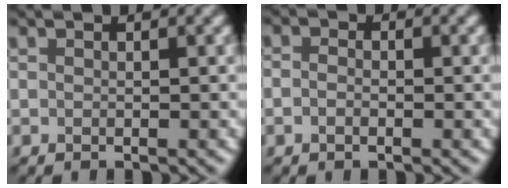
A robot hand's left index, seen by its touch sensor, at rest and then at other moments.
{"total": 1.5, "force": [-0.2, 1.0, 1.1], "torque": [-0.013, -0.001, -0.018]}